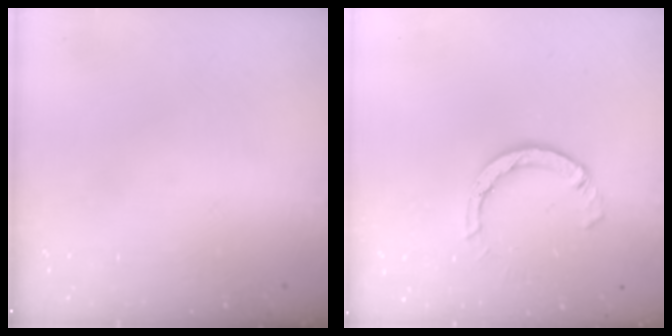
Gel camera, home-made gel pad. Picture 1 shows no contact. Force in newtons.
{"total": 5.5, "press": 5.5, "slide": 0.6}